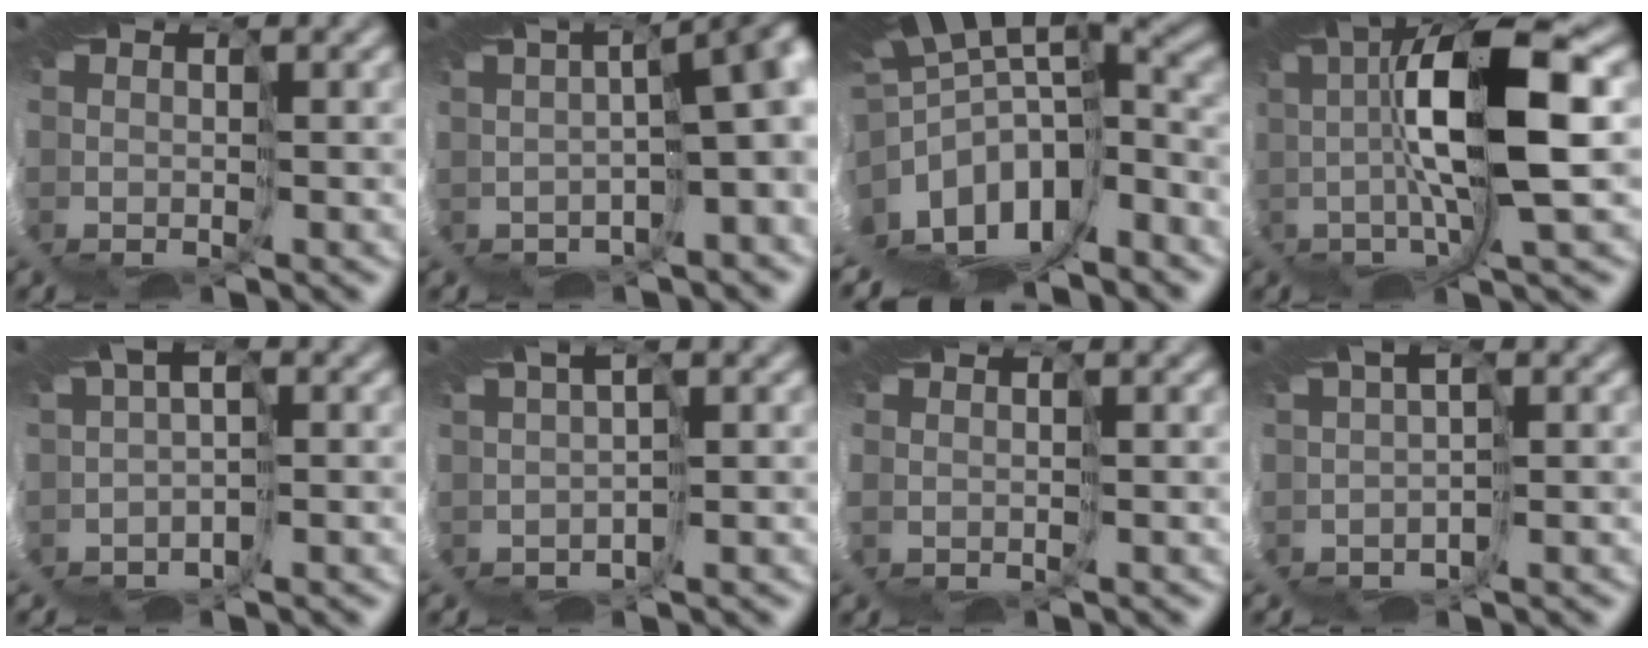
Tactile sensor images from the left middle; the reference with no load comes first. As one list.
[{"total": 6.6, "force": [-0.5, 1.9, 6.3], "torque": [-0.073, -0.005, -0.007]}, {"total": 11.6, "force": [-4.8, 5.4, 9.0], "torque": [-0.195, -0.012, -0.067]}, {"total": 8.2, "force": [0.4, 1.3, 8.0], "torque": [-0.142, 0.012, 0.006]}, {"total": 1.5, "force": [-1.3, 0.5, 0.6], "torque": [-0.017, -0.005, -0.028]}, {"total": 0.7, "force": [-0.5, -0.5, 0.1], "torque": [-0.003, -0.003, -0.009]}, {"total": 0.6, "force": [0.0, 0.5, 0.2], "torque": [-0.003, -0.001, 0.006]}, {"total": 0.9, "force": [-0.9, -0.2, 0.2], "torque": [-0.005, -0.006, -0.018]}]